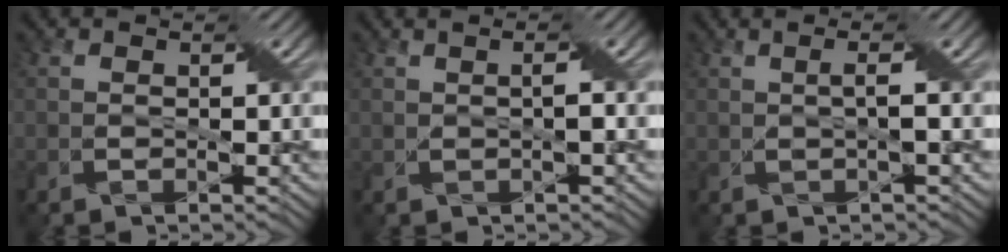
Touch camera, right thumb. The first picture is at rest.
{"total": 1.6, "force": [0.3, -0.1, 1.6], "torque": [-0.020, 0.001, 0.004]}
{"total": 1.9, "force": [0.2, -0.3, 1.8], "torque": [-0.033, 0.005, 0.004]}